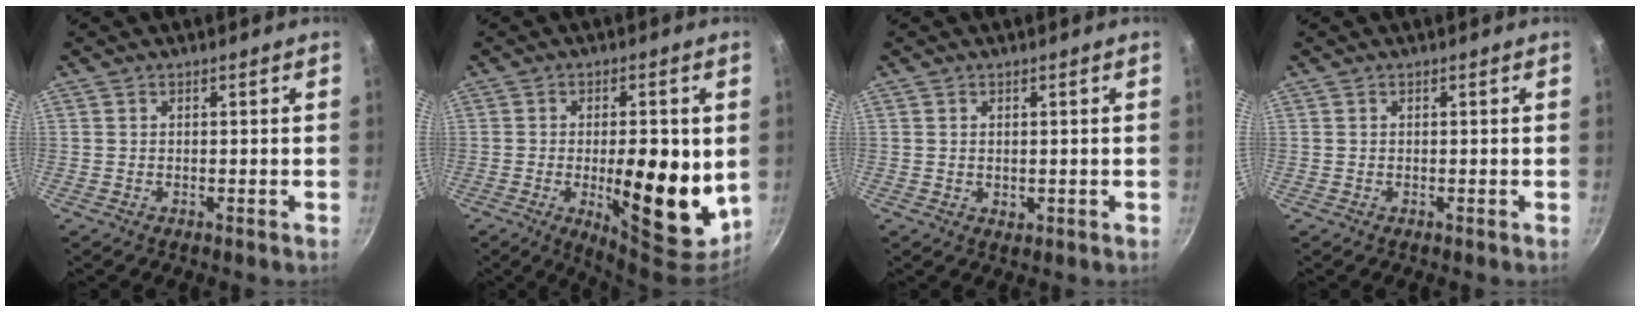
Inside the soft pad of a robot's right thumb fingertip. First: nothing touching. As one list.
[{"total": 16.4, "force": [-1.6, 6.6, 15.0], "torque": [-0.185, -0.013, -0.015]}, {"total": 1.2, "force": [0.2, 0.9, 0.7], "torque": [-0.008, -0.002, 0.004]}, {"total": 0.0}]